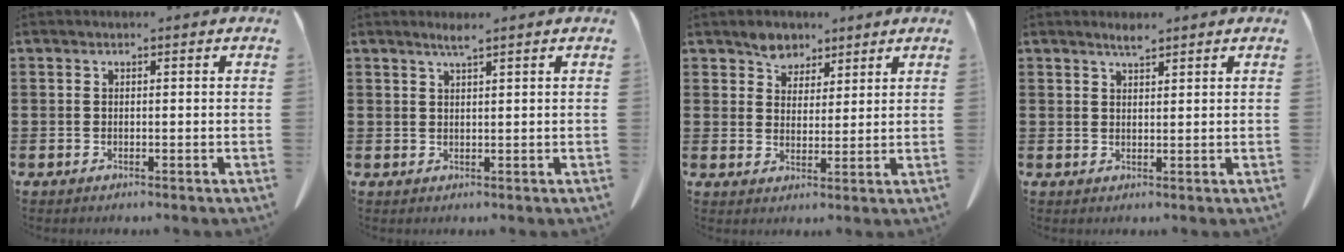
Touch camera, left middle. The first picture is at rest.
{"total": 1.9, "force": [1.5, -0.1, 1.2], "torque": [-0.026, -0.002, 0.028]}
{"total": 4.2, "force": [3.4, 2.4, 0.7], "torque": [-0.020, 0.002, 0.065]}
{"total": 2.2, "force": [2.0, 0.4, 0.8], "torque": [-0.019, -0.001, 0.038]}